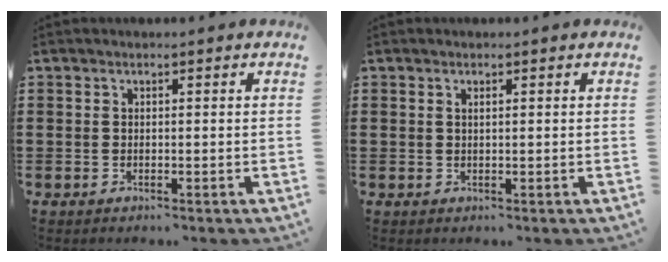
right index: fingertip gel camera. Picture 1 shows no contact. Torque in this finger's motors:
{"motor_torque": [-0.14, 0.19, 0.00, 0.00]}